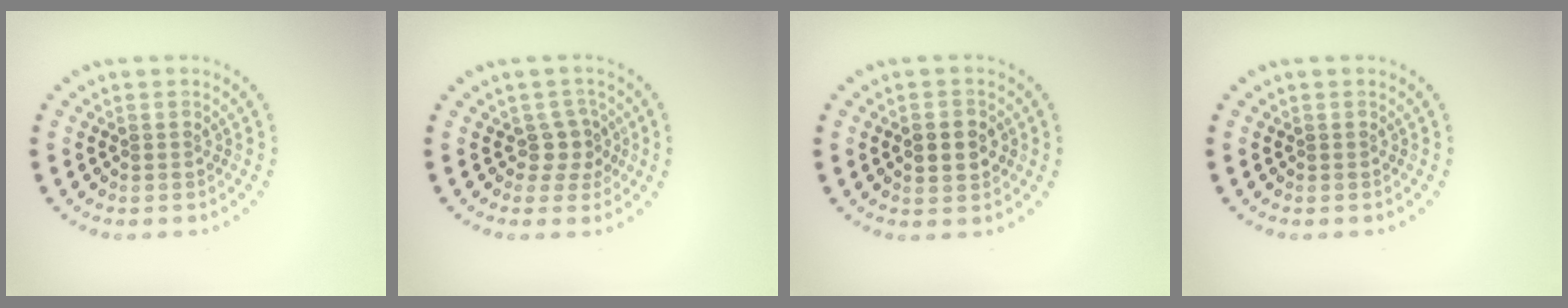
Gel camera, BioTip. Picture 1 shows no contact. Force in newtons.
{"total": 2.0, "press": 1.6, "slide": 1.3}
{"total": 2.3, "press": 2.3, "slide": 0.2}
{"total": 0.0}